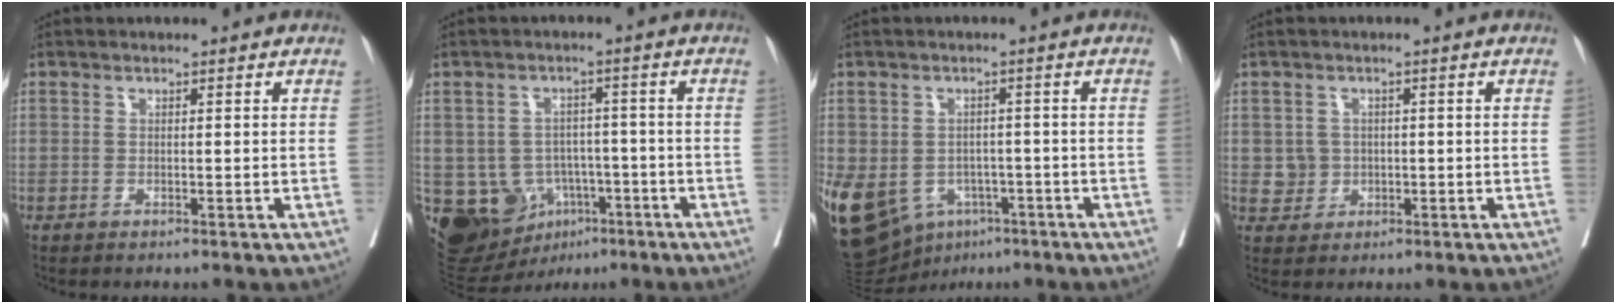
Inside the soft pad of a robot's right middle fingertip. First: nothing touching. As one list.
[{"total": 10.9, "force": [-4.3, 8.9, 4.5], "torque": [-0.078, 0.022, -0.052]}, {"total": 19.7, "force": [-8.4, 15.0, 9.8], "torque": [-0.273, -0.009, -0.113]}, {"total": 3.0, "force": [-0.1, 3.0, 0.4], "torque": [0.003, 0.005, 0.004]}]